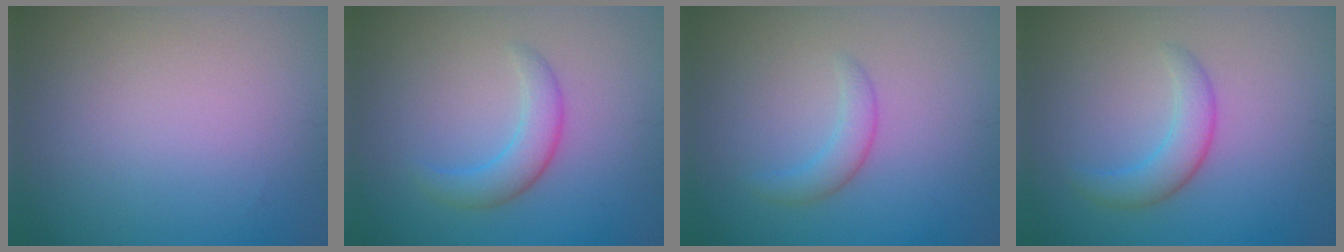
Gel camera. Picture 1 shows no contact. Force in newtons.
{"total": 2.9, "press": 2.9, "slide": 0.2}
{"total": 1.9, "press": 1.9, "slide": 0.1}
{"total": 2.9, "press": 2.9, "slide": 0.1}